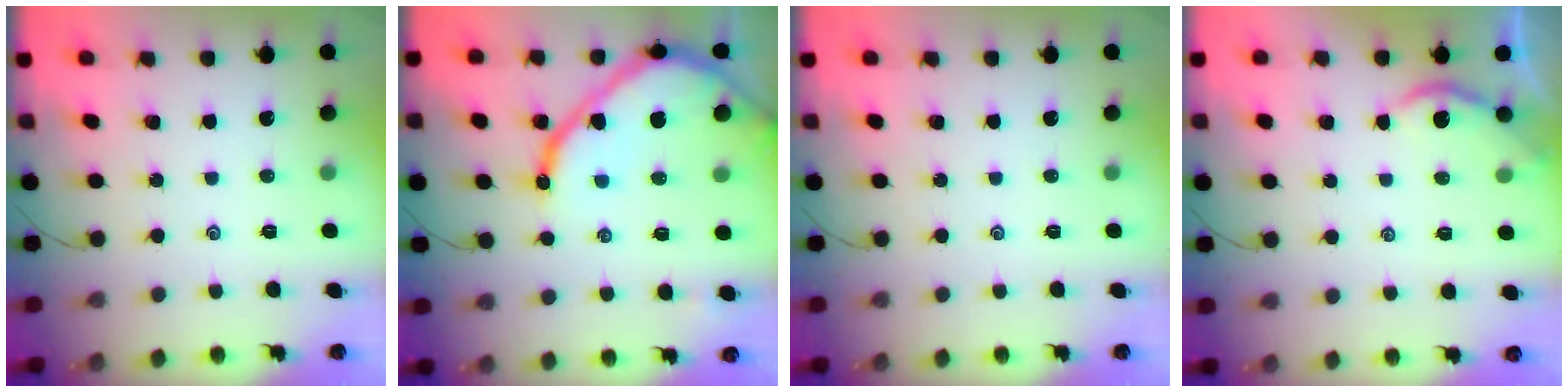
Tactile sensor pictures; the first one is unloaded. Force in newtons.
{"total": 16.6, "press": 16.6, "slide": 1.3}
{"total": 0.0}
{"total": 2.7, "press": 2.7, "slide": 0.2}